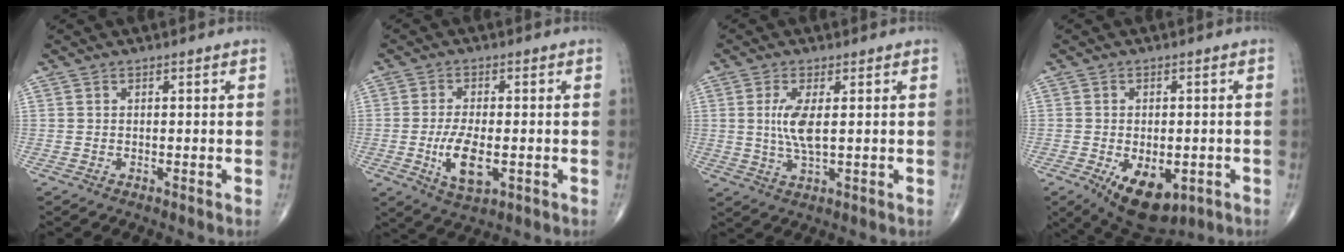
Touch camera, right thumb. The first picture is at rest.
{"total": 8.0, "force": [-1.8, 3.5, 6.9], "torque": [-0.126, -0.005, -0.026]}
{"total": 5.9, "force": [0.8, 1.8, 5.6], "torque": [-0.127, -0.012, 0.018]}
{"total": 11.3, "force": [-4.3, 6.1, 8.4], "torque": [-0.116, -0.002, -0.051]}